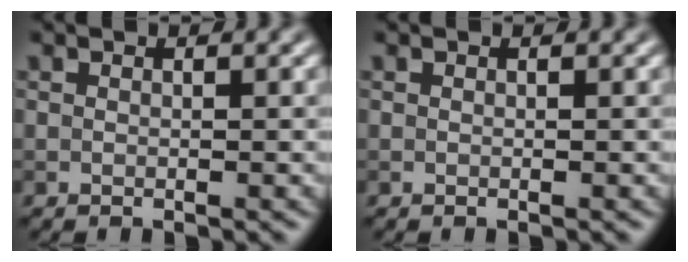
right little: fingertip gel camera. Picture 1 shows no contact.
{"total": 0.0}